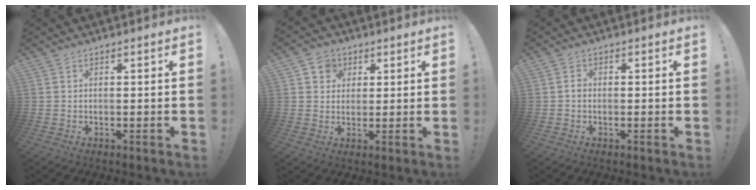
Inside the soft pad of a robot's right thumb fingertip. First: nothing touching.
{"total": 5.9, "force": [2.5, 5.1, 1.6], "torque": [-0.032, -0.005, 0.049]}
{"total": 1.1, "force": [-0.8, 0.7, 0.5], "torque": [-0.012, 0.006, -0.013]}